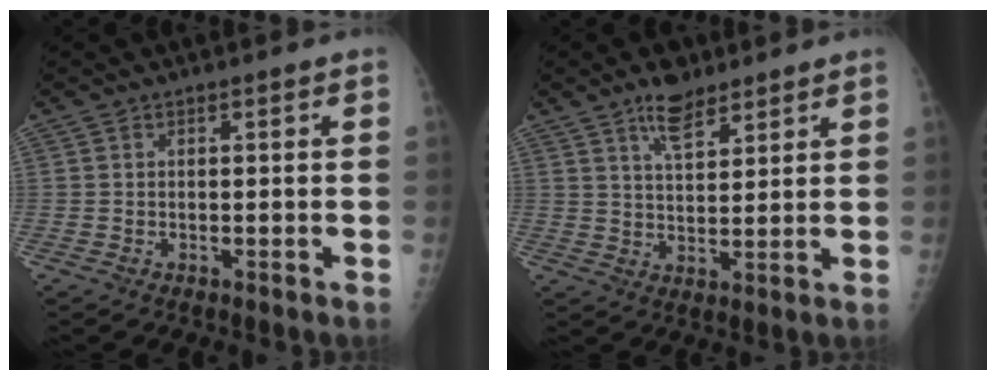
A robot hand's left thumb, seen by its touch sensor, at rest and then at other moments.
{"total": 6.6, "force": [4.8, 2.8, 3.7], "torque": [-0.043, -0.029, 0.083]}